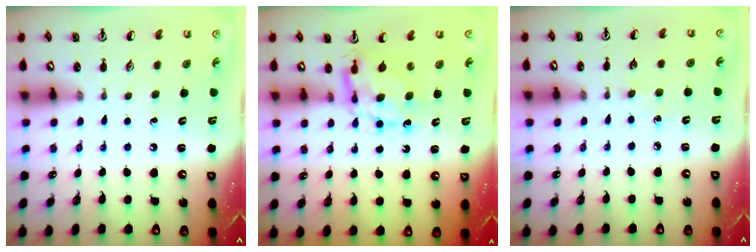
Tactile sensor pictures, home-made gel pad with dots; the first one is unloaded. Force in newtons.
{"total": 7.1, "press": 7.1, "slide": 0.2}
{"total": 2.6, "press": 2.5, "slide": 0.3}